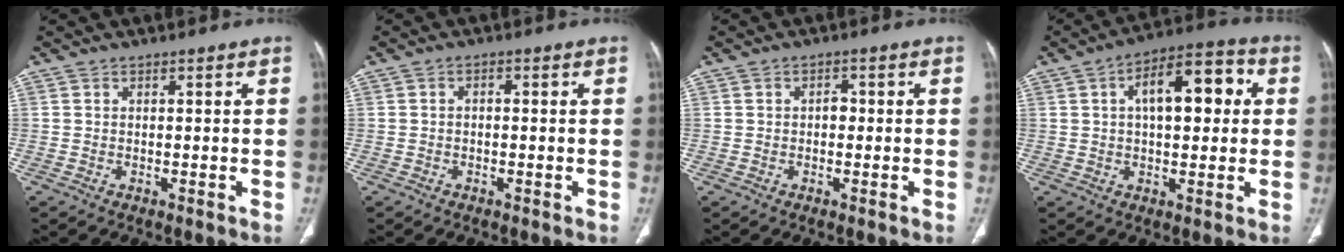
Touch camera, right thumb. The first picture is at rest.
{"total": 1.0, "force": [-0.2, 0.7, 0.6], "torque": [-0.009, 0.005, -0.006]}
{"total": 1.7, "force": [-0.1, 1.3, 1.1], "torque": [-0.008, 0.005, -0.006]}
{"total": 13.5, "force": [2.9, 6.6, 11.4], "torque": [-0.148, 0.025, 0.038]}